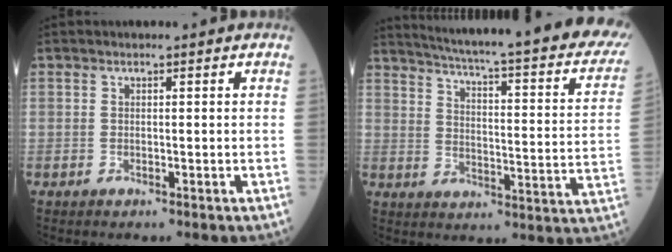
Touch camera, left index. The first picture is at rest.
{"total": 31.3, "force": [26.2, 3.0, 16.9], "torque": [-0.241, -0.066, 0.319]}